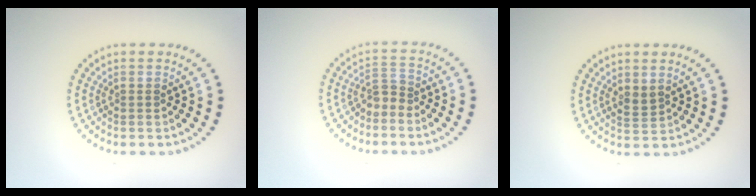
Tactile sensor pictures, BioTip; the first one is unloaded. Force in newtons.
{"total": 1.7, "press": 1.2, "slide": 1.2}
{"total": 1.4, "press": 1.2, "slide": 0.6}